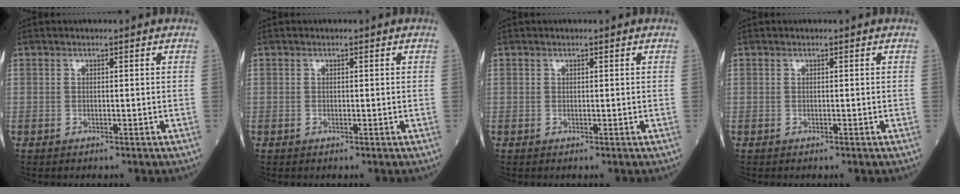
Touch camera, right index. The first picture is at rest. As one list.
[{"total": 0.0}, {"total": 0.0}, {"total": 0.0}]